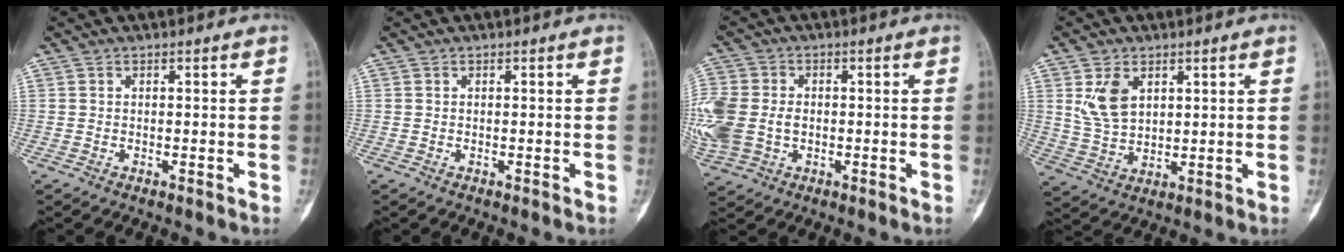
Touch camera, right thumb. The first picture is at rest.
{"total": 0.0}
{"total": 15.6, "force": [-1.4, 12.1, 9.7], "torque": [-0.273, 0.007, -0.015]}
{"total": 7.4, "force": [2.8, 4.7, 4.9], "torque": [-0.077, -0.013, 0.064]}